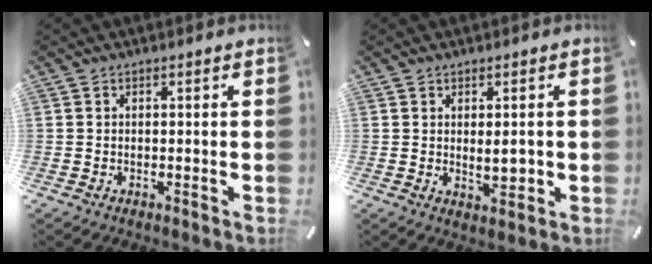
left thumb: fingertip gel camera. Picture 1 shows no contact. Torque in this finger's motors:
{"motor_torque": [0.02, -0.01, 0.04, -0.03, 0.00]}